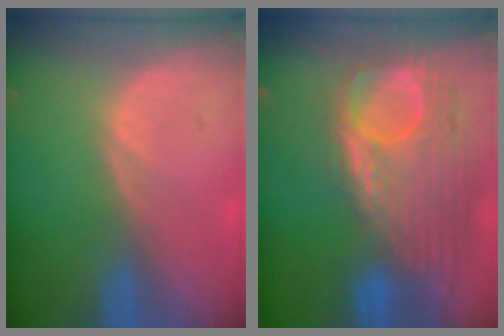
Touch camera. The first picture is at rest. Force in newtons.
{"total": 12.6, "press": 10.6, "slide": 6.8}